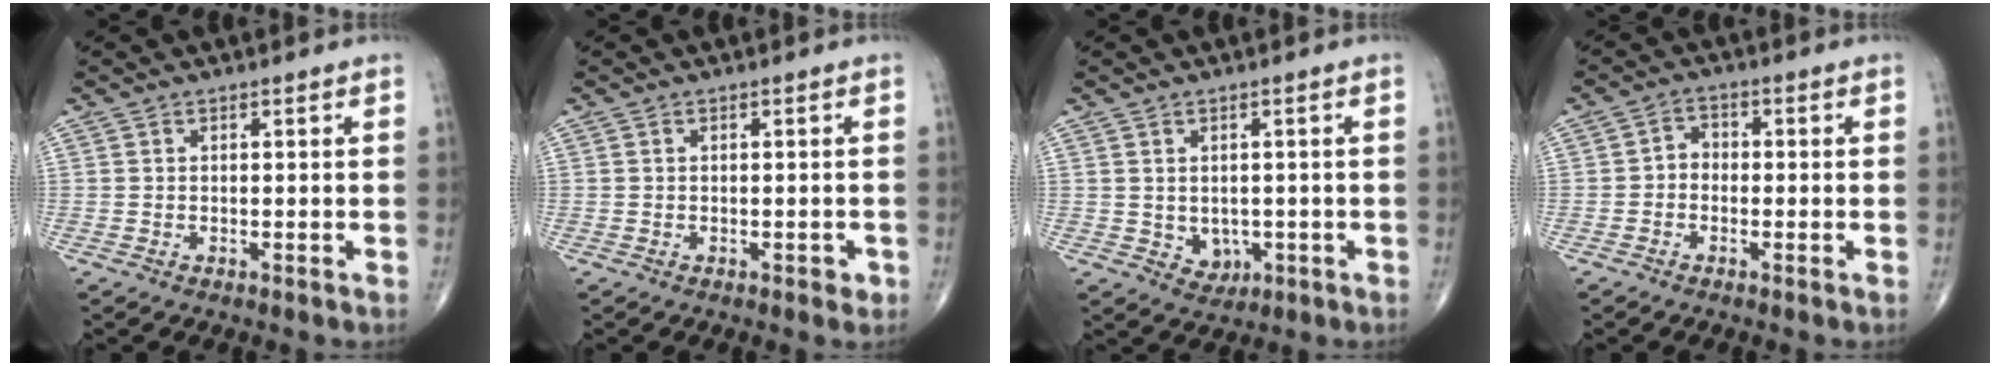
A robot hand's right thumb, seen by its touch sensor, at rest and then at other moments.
{"total": 1.5, "force": [-0.6, 0.8, 1.1], "torque": [-0.012, 0.000, -0.006]}
{"total": 3.6, "force": [-0.5, 3.0, 1.9], "torque": [-0.009, 0.000, 0.003]}
{"total": 2.8, "force": [-0.8, 2.3, 1.4], "torque": [-0.005, 0.016, -0.027]}